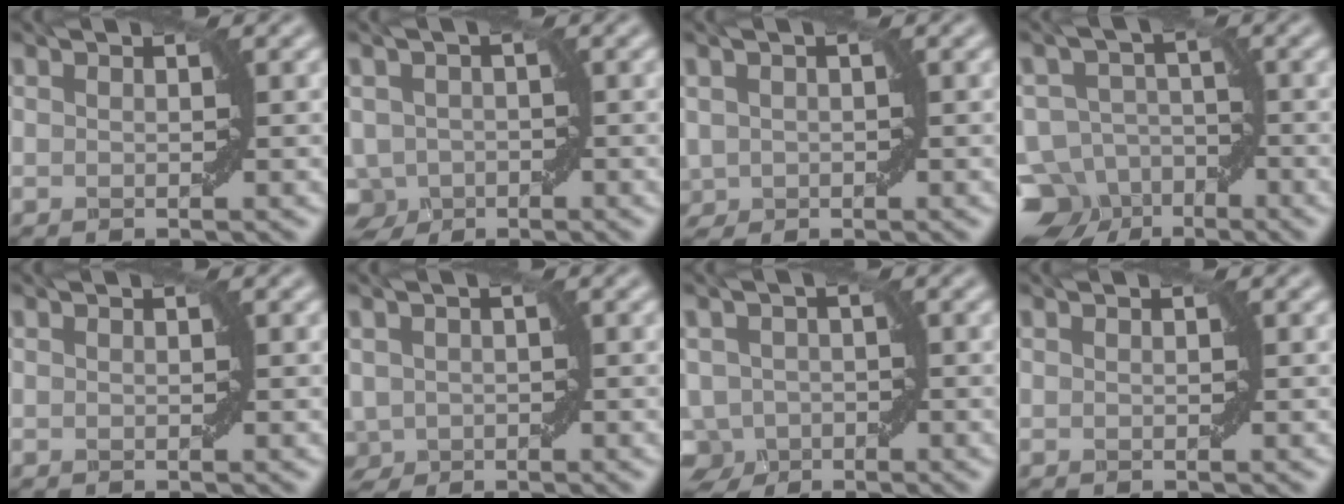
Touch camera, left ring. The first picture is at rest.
{"total": 4.0, "force": [-1.8, 3.1, 1.8], "torque": [-0.025, -0.002, -0.034]}
{"total": 2.0, "force": [-0.2, 1.7, 0.9], "torque": [-0.020, -0.001, -0.004]}
{"total": 11.4, "force": [-7.0, 8.4, 3.4], "torque": [-0.053, -0.012, -0.129]}
{"total": 0.0}
{"total": 2.6, "force": [-0.7, 2.2, 1.2], "torque": [-0.025, -0.006, -0.014]}
{"total": 4.5, "force": [-2.4, 3.5, 1.7], "torque": [-0.018, -0.002, -0.041]}
{"total": 0.0}